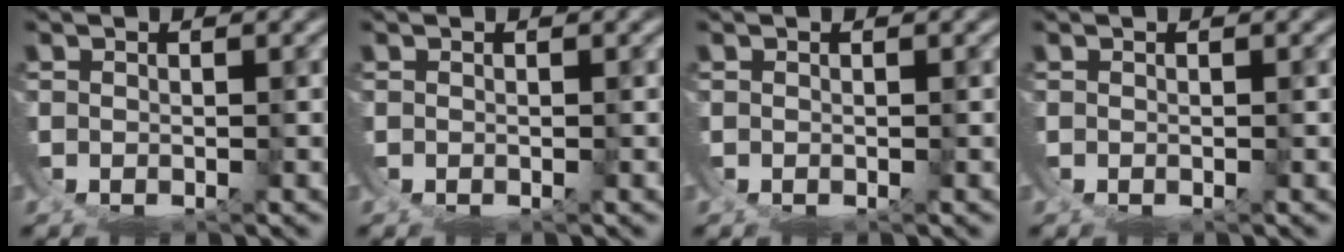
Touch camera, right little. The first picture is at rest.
{"total": 0.0}
{"total": 0.0}
{"total": 0.0}